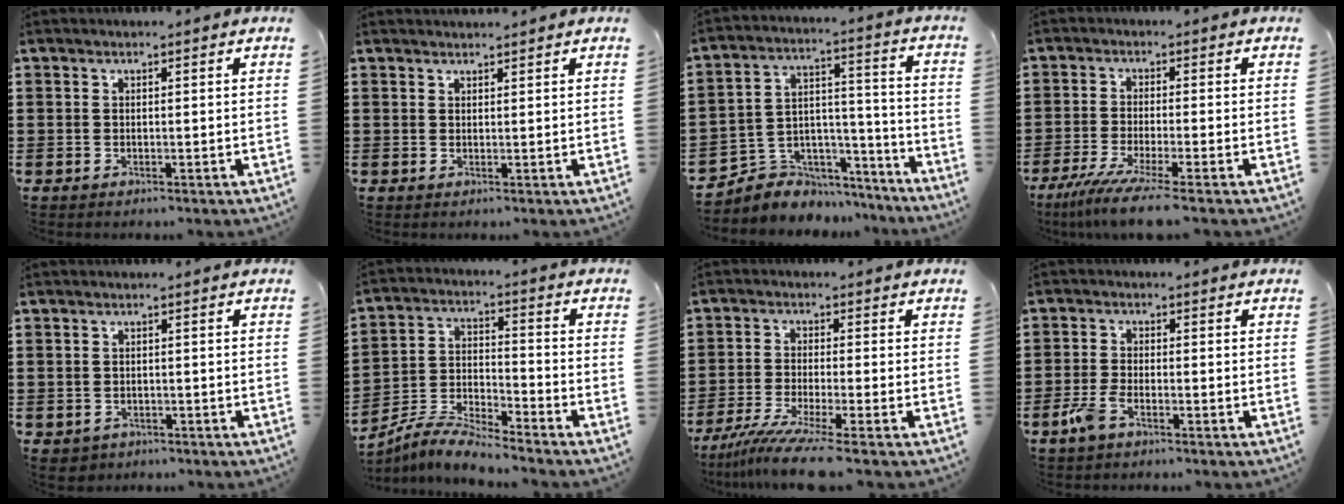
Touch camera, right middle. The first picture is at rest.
{"total": 1.0, "force": [1.0, -0.1, 0.0], "torque": [-0.002, -0.003, 0.019]}
{"total": 5.2, "force": [-4.1, 3.2, -0.1], "torque": [-0.018, 0.003, -0.082]}
{"total": 5.5, "force": [-4.1, -0.4, 3.7], "torque": [-0.089, -0.029, -0.080]}
{"total": 1.1, "force": [-0.9, 0.5, -0.1], "torque": [-0.005, 0.000, -0.021]}
{"total": 6.4, "force": [-6.2, 0.2, 1.4], "torque": [-0.043, -0.002, -0.125]}
{"total": 6.4, "force": [-5.0, -0.4, 3.9], "torque": [-0.091, -0.027, -0.097]}
{"total": 3.7, "force": [-2.3, 1.2, 2.6], "torque": [-0.071, -0.003, -0.050]}